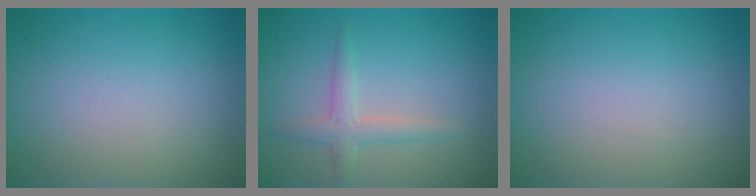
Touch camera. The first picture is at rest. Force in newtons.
{"total": 2.1, "press": 2.1, "slide": 0.0}
{"total": 0.0}